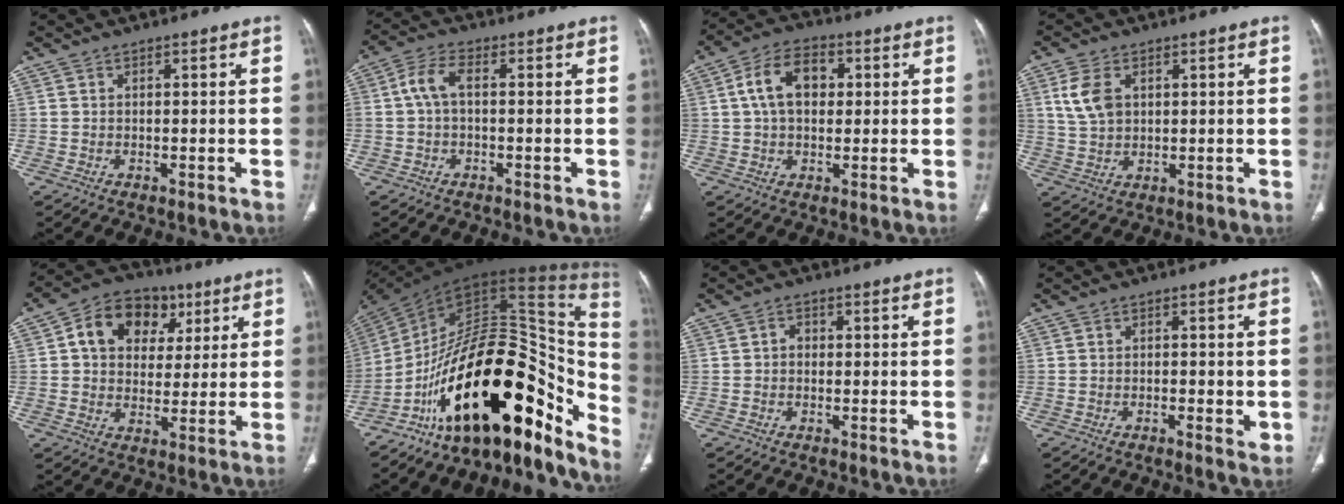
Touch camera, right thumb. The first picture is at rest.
{"total": 5.2, "force": [0.0, 2.6, 4.5], "torque": [-0.098, 0.016, -0.010]}
{"total": 9.9, "force": [1.8, 6.5, 7.2], "torque": [-0.116, 0.018, 0.028]}
{"total": 6.9, "force": [2.2, 4.4, 4.7], "torque": [-0.095, -0.001, 0.049]}
{"total": 13.5, "force": [4.6, 10.4, 7.3], "torque": [-0.081, 0.006, 0.068]}
{"total": 34.9, "force": [-17.5, 14.8, 26.4], "torque": [-0.308, 0.099, -0.273]}
{"total": 0.7, "force": [0.0, 0.6, 0.4], "torque": [-0.004, 0.002, -0.003]}
{"total": 2.8, "force": [-0.7, 1.0, 2.5], "torque": [-0.036, -0.002, -0.011]}